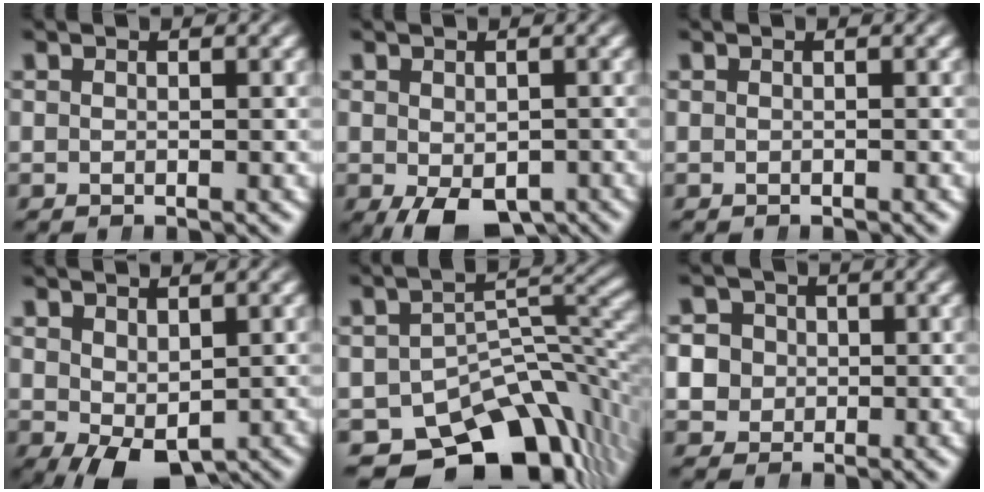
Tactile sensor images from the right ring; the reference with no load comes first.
{"total": 4.6, "force": [-2.9, 1.9, 3.0], "torque": [-0.040, -0.030, -0.023]}
{"total": 0.0}
{"total": 3.6, "force": [-1.3, 1.6, 2.9], "torque": [-0.038, -0.031, 0.004]}
{"total": 16.0, "force": [-10.2, 8.8, 8.5], "torque": [-0.107, -0.037, -0.143]}
{"total": 6.7, "force": [0.3, 6.2, 2.7], "torque": [-0.059, -0.016, 0.008]}